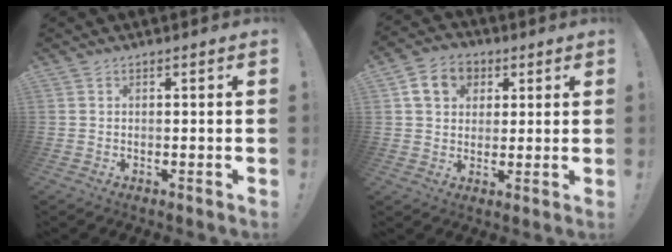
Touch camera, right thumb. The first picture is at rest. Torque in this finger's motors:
{"motor_torque": [0.73, 1.78, 0.21, -0.10, 0.01]}